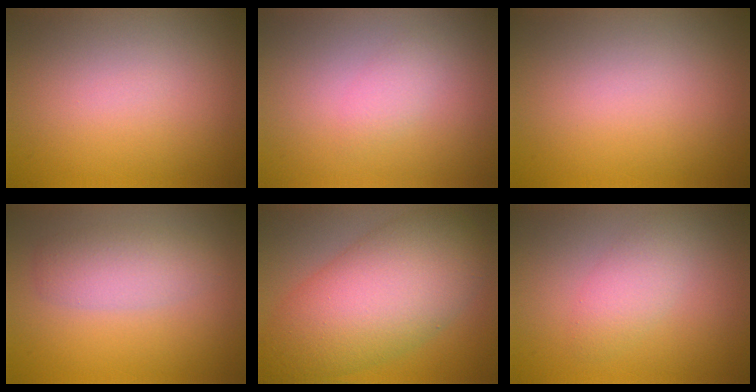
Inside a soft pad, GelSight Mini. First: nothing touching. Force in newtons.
{"total": 1.3, "press": 1.3, "slide": 0.1}
{"total": 0.0}
{"total": 3.0, "press": 3.0, "slide": 0.2}
{"total": 11.4, "press": 11.4, "slide": 0.1}
{"total": 2.5, "press": 2.5, "slide": 0.2}